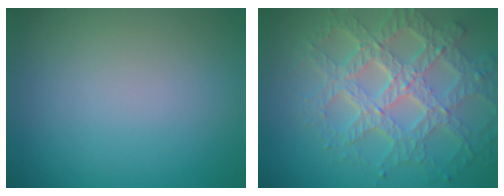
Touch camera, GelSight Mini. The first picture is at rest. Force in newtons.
{"total": 8.1, "press": 6.0, "slide": 5.5}